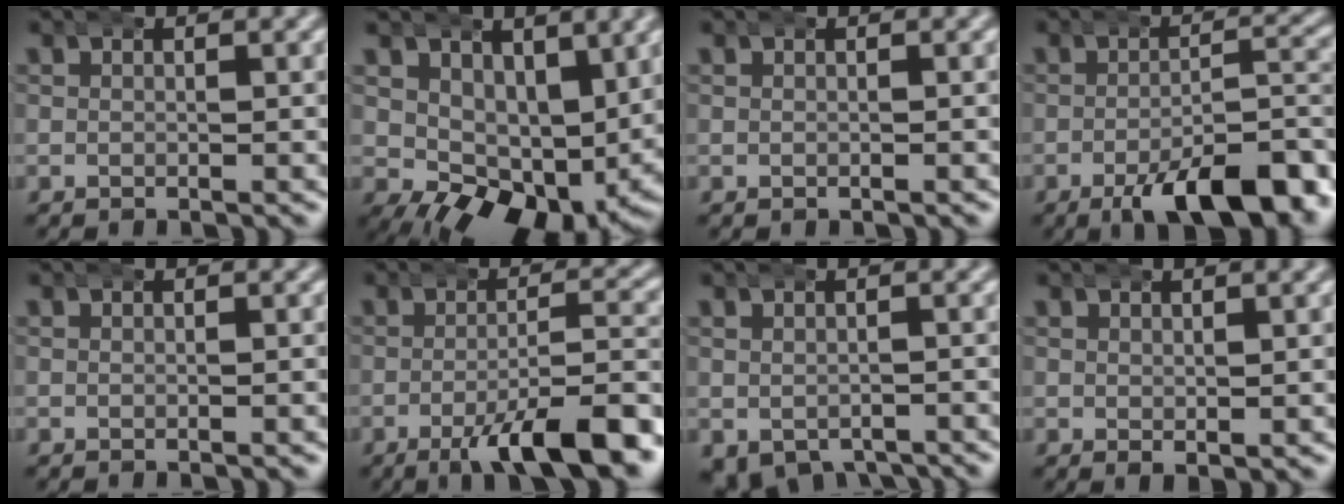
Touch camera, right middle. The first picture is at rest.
{"total": 7.5, "force": [-1.3, 4.3, 6.0], "torque": [-0.101, -0.056, 0.006]}
{"total": 0.0}
{"total": 8.7, "force": [-5.1, 2.6, 6.5], "torque": [-0.084, -0.012, -0.076]}
{"total": 0.0}
{"total": 7.6, "force": [-4.2, 1.6, 6.1], "torque": [-0.092, -0.012, -0.062]}
{"total": 4.2, "force": [-3.2, 2.2, 1.6], "torque": [-0.026, -0.020, -0.038]}
{"total": 1.3, "force": [0.8, 0.3, 1.0], "torque": [-0.010, -0.005, 0.018]}